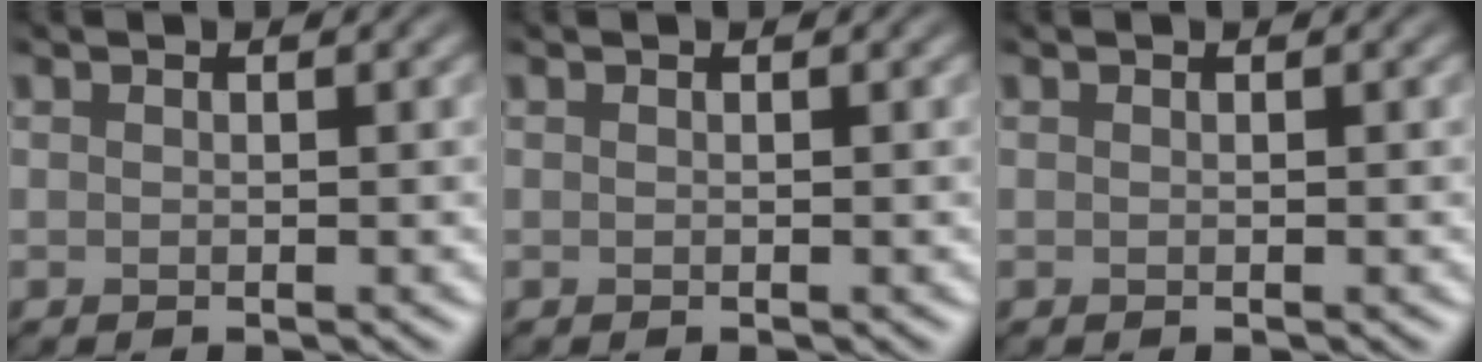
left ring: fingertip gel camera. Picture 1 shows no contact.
{"total": 0.0}
{"total": 0.0}